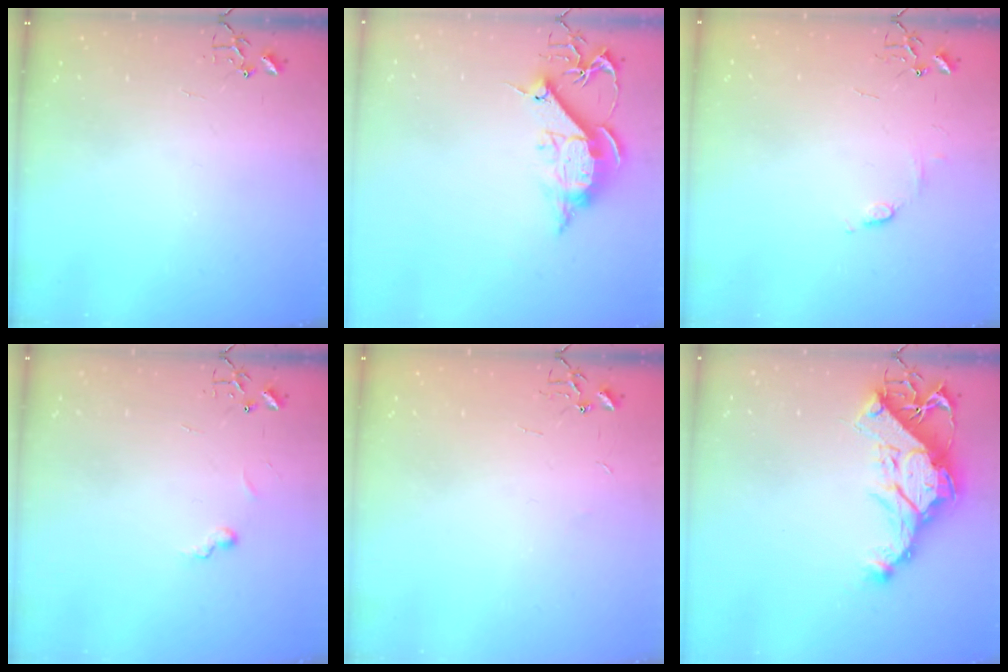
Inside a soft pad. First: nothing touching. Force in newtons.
{"total": 12.5, "press": 12.5, "slide": 0.2}
{"total": 5.7, "press": 5.6, "slide": 0.8}
{"total": 5.6, "press": 5.6, "slide": 0.5}
{"total": 2.4, "press": 2.4, "slide": 0.3}
{"total": 15.6, "press": 15.4, "slide": 2.1}